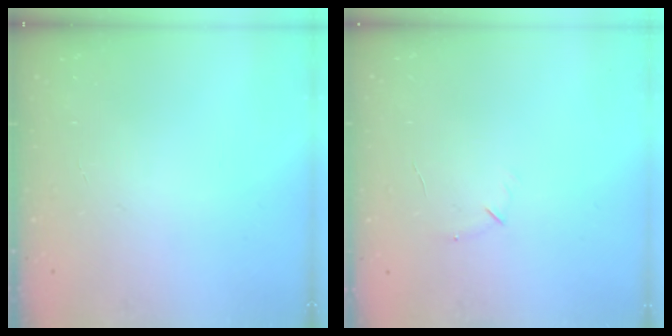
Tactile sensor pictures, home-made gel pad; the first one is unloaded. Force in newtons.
{"total": 4.3, "press": 4.1, "slide": 1.1}